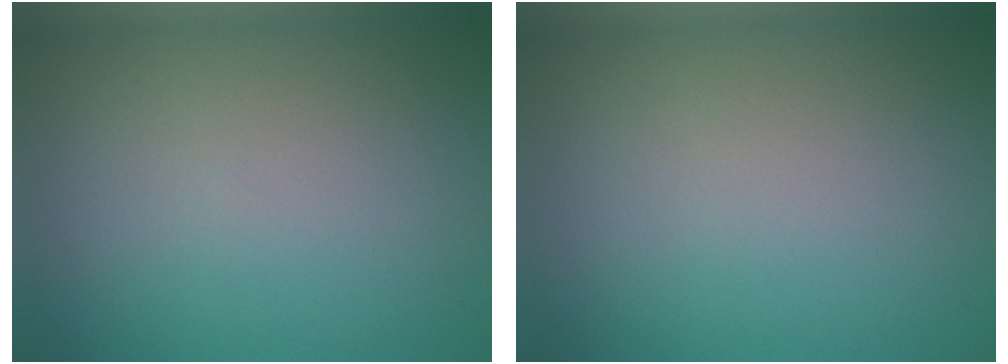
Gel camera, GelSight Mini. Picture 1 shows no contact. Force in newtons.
{"total": 0.0}